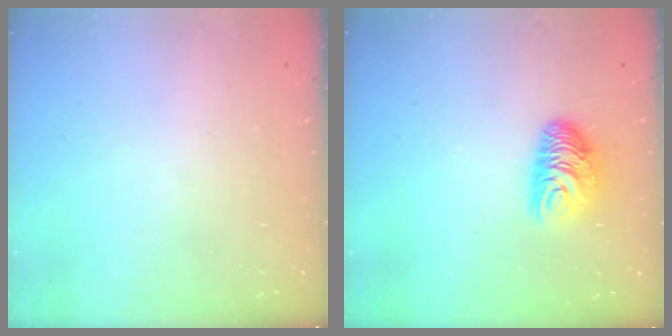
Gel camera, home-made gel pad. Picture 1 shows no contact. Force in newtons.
{"total": 9.2, "press": 9.2, "slide": 0.7}